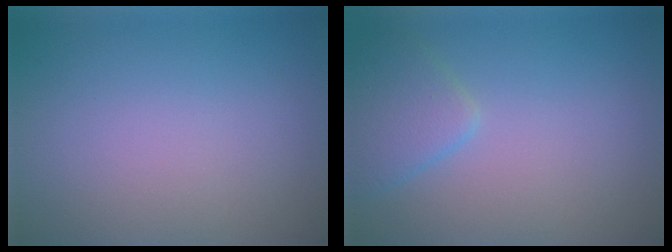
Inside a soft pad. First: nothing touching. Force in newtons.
{"total": 2.7, "press": 2.7, "slide": 0.1}